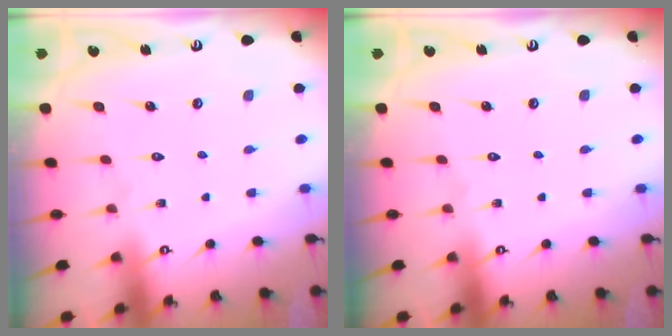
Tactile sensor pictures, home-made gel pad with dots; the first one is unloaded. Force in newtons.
{"total": 0.0}